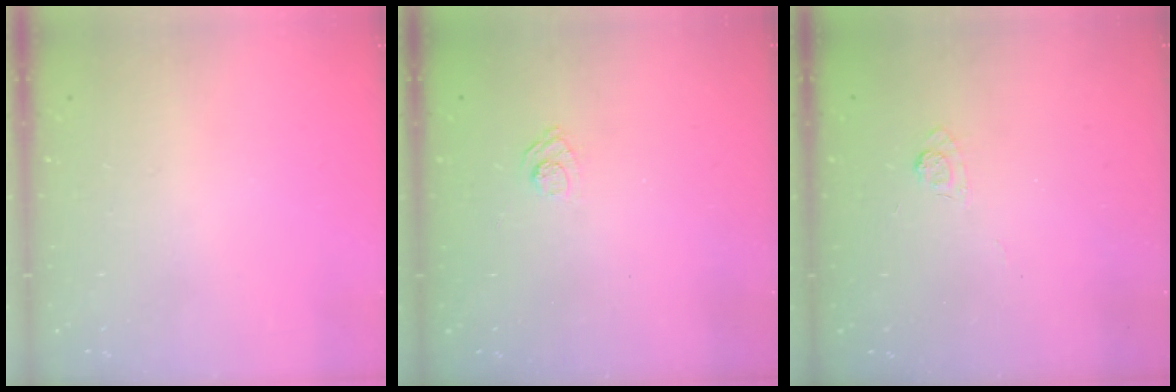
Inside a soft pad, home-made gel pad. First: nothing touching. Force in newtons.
{"total": 3.1, "press": 2.8, "slide": 1.3}
{"total": 3.3, "press": 3.0, "slide": 1.4}